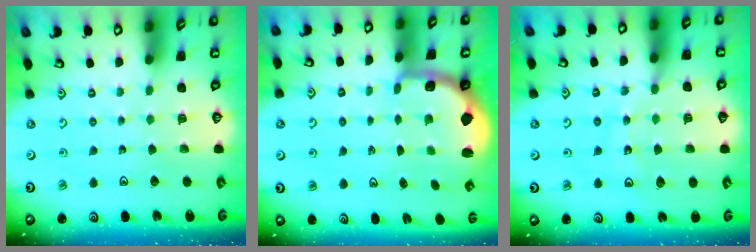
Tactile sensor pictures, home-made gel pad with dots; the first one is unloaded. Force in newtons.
{"total": 2.3, "press": 1.3, "slide": 1.8}
{"total": 13.0, "press": 12.6, "slide": 3.3}